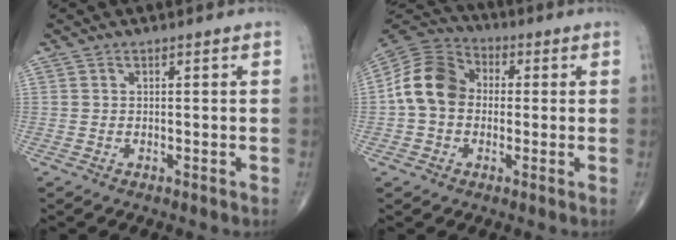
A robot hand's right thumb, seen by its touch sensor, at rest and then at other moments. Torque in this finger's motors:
{"motor_torque": [1.13, 1.72, 1.14, -0.20, 0.11]}